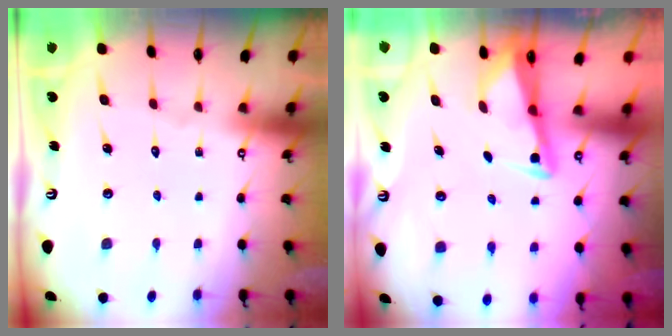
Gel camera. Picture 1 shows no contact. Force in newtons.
{"total": 2.9, "press": 2.9, "slide": 0.2}